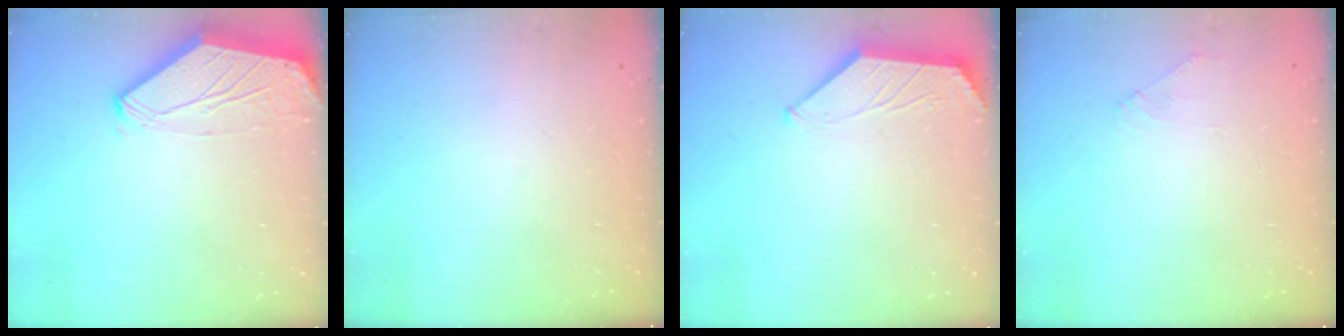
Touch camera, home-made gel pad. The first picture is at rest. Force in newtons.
{"total": 0.0}
{"total": 0.0}
{"total": 3.2, "press": 3.2, "slide": 0.6}